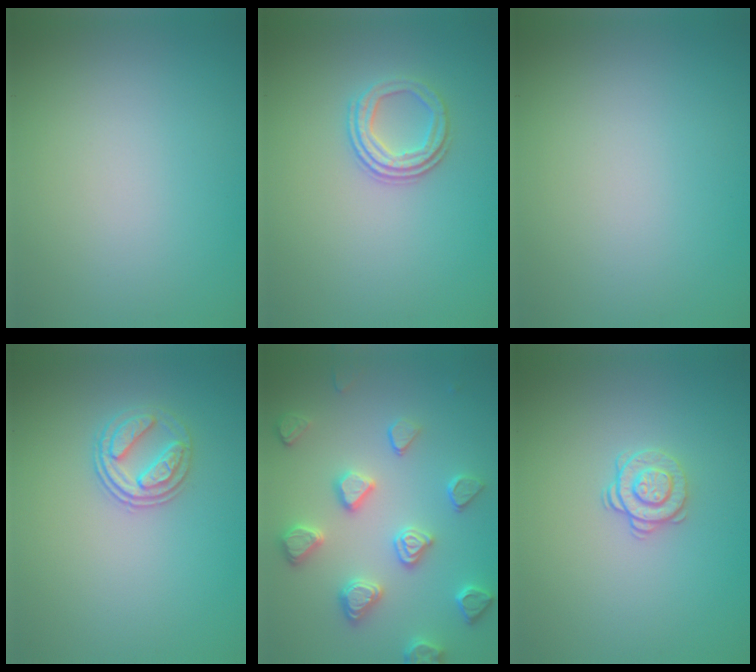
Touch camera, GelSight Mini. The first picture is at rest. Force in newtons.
{"total": 2.7, "press": 2.3, "slide": 1.4}
{"total": 0.0}
{"total": 2.6, "press": 2.5, "slide": 0.7}
{"total": 4.6, "press": 4.1, "slide": 2.1}
{"total": 1.7, "press": 1.3, "slide": 1.1}